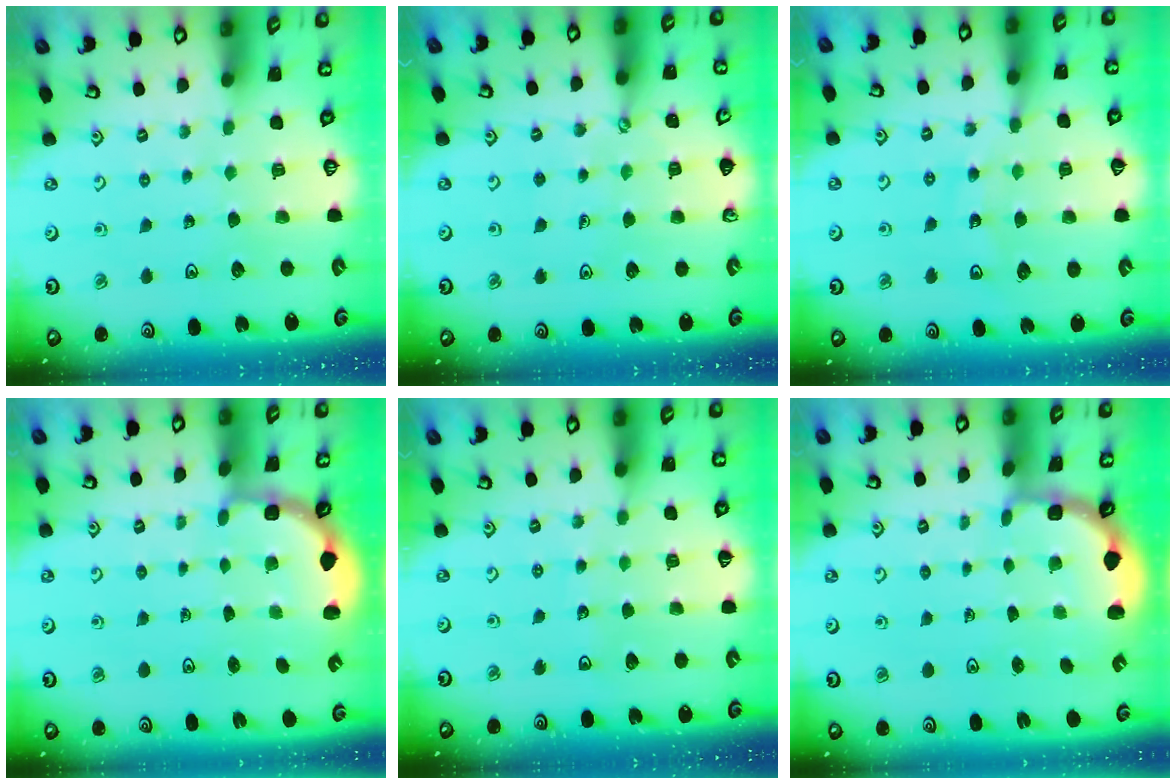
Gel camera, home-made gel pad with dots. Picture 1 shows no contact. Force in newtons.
{"total": 1.4, "press": 1.3, "slide": 0.3}
{"total": 12.7, "press": 12.3, "slide": 3.4}
{"total": 2.9, "press": 2.5, "slide": 1.4}
{"total": 2.5, "press": 2.5, "slide": 0.2}
{"total": 2.5, "press": 1.9, "slide": 1.6}